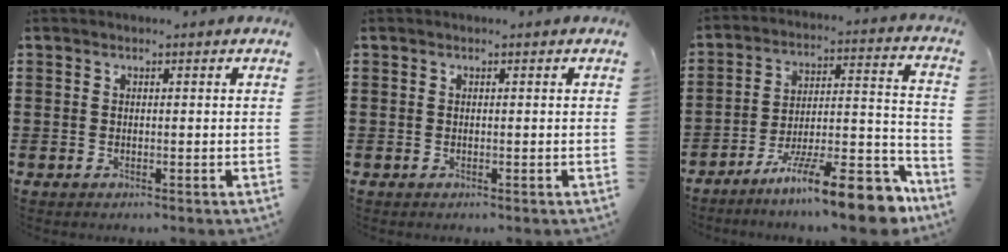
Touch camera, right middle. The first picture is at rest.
{"total": 0.0}
{"total": 14.8, "force": [-11.0, 1.8, 9.8], "torque": [-0.141, 0.040, -0.187]}